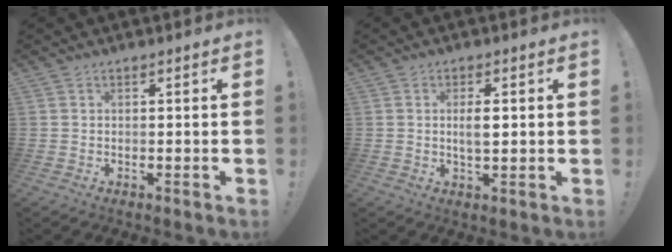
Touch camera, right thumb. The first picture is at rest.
{"total": 4.3, "force": [0.4, 1.8, 3.9], "torque": [-0.071, -0.002, 0.000]}